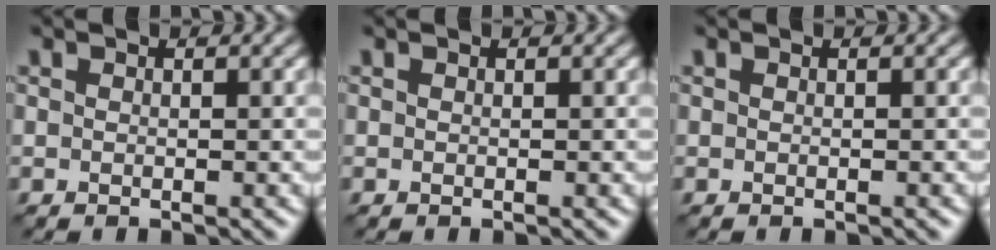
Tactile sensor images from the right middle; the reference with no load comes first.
{"total": 0.0}
{"total": 0.0}